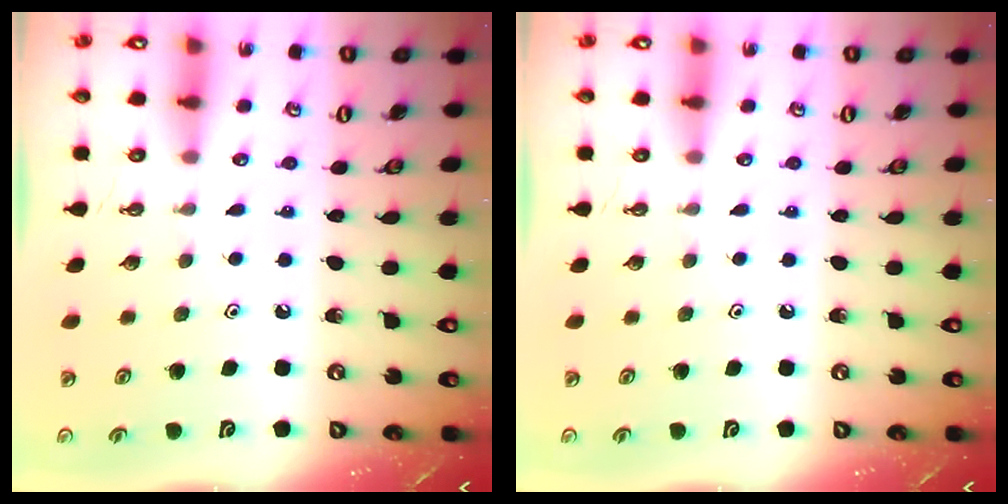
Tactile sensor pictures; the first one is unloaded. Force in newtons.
{"total": 0.0}